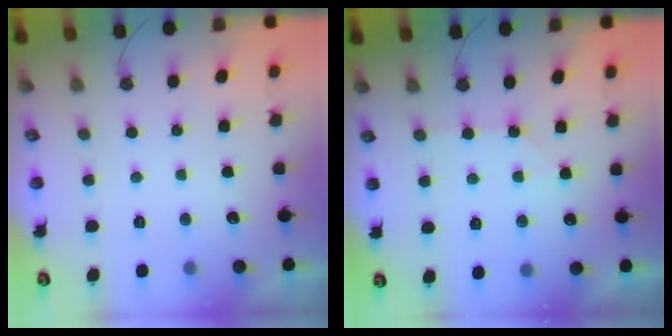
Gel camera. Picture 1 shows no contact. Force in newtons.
{"total": 6.2, "press": 6.1, "slide": 0.9}